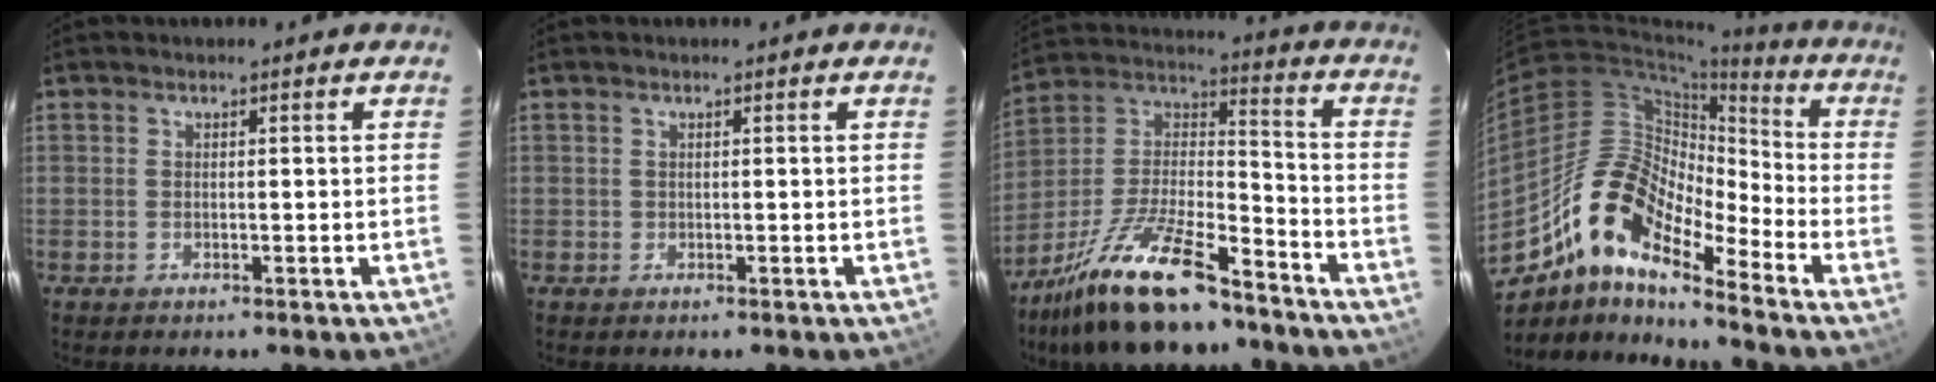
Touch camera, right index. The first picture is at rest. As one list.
[{"total": 0.8, "force": [-0.2, 0.8, 0.0], "torque": [0.002, 0.000, -0.002]}, {"total": 20.5, "force": [-14.6, 5.9, 13.0], "torque": [-0.262, -0.004, -0.257]}, {"total": 15.4, "force": [-10.6, 4.7, 10.1], "torque": [-0.168, 0.004, -0.217]}]